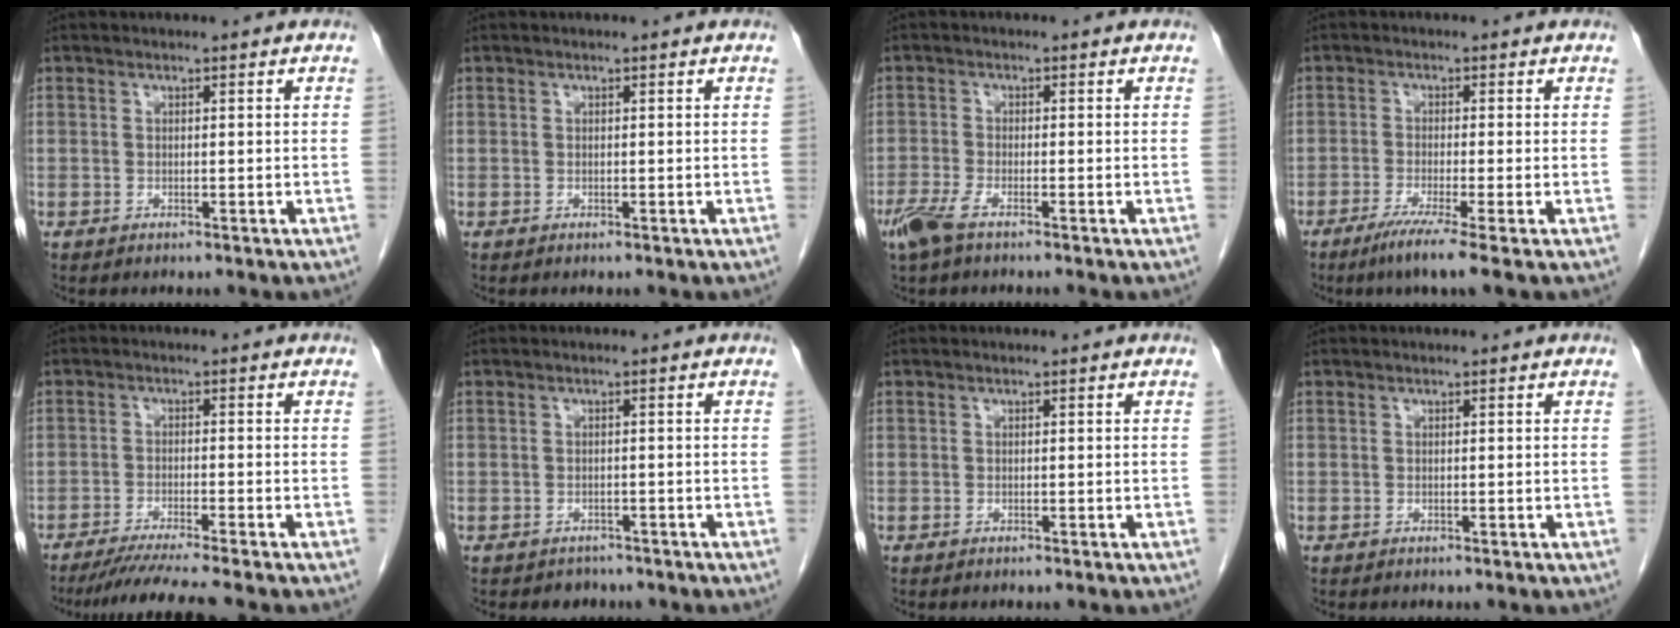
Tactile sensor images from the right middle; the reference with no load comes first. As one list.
[{"total": 0.0}, {"total": 3.6, "force": [-2.6, 0.6, 2.5], "torque": [-0.057, -0.007, -0.055]}, {"total": 5.7, "force": [-3.6, -1.0, 4.3], "torque": [-0.073, -0.018, -0.066]}, {"total": 8.3, "force": [-7.1, -1.5, 4.1], "torque": [-0.047, -0.027, -0.112]}, {"total": 2.1, "force": [-1.6, 1.3, 0.0], "torque": [-0.009, 0.003, -0.025]}, {"total": 0.0}, {"total": 0.0}]